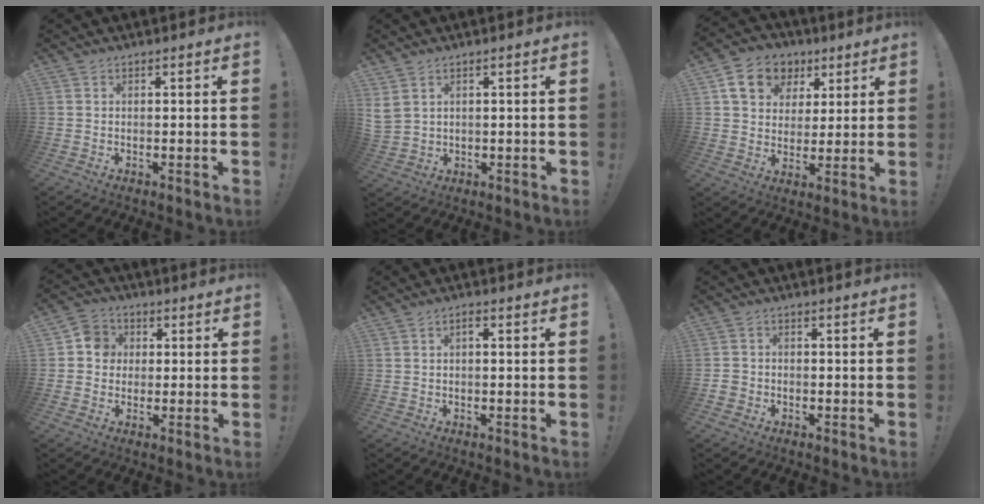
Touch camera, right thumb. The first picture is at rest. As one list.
[{"total": 4.4, "force": [2.4, 3.1, 1.9], "torque": [-0.040, -0.008, 0.047]}, {"total": 13.1, "force": [6.0, 10.3, 5.4], "torque": [-0.079, -0.021, 0.119]}, {"total": 6.5, "force": [0.4, 6.1, 2.1], "torque": [-0.035, 0.012, 0.009]}, {"total": 1.3, "force": [-0.1, 0.6, 1.1], "torque": [-0.022, 0.005, -0.003]}, {"total": 2.8, "force": [-1.4, 2.3, 0.8], "torque": [-0.016, 0.007, -0.028]}]